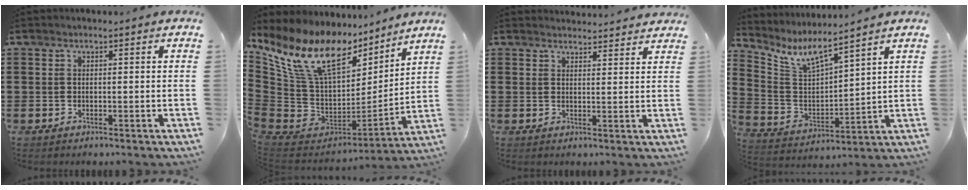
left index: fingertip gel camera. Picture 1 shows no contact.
{"total": 15.5, "force": [8.8, 7.6, 10.3], "torque": [-0.249, -0.045, 0.155]}
{"total": 2.6, "force": [2.6, 0.2, -0.1], "torque": [0.003, -0.012, 0.048]}
{"total": 7.3, "force": [5.8, 1.7, 4.1], "torque": [-0.105, -0.029, 0.099]}